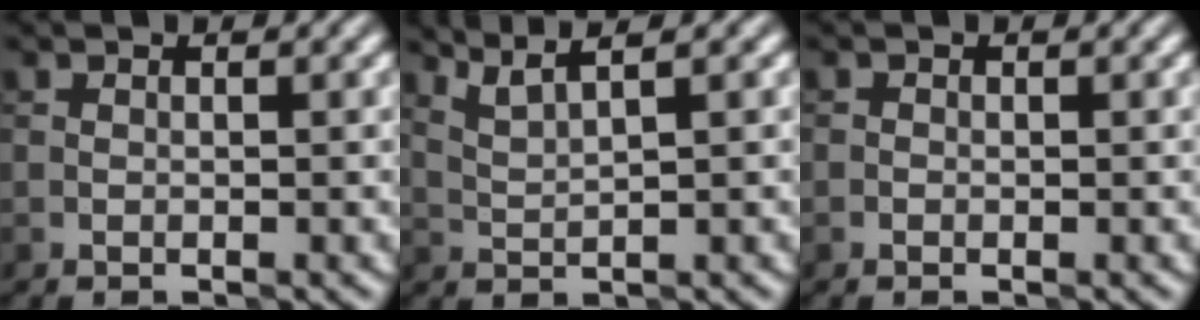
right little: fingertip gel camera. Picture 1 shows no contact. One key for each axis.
{"total": 3.2, "fx": 2.6, "fy": 0.3, "fz": 1.8, "tx": -0.026, "ty": 0.012, "tz": 0.046}
{"total": 0.0}